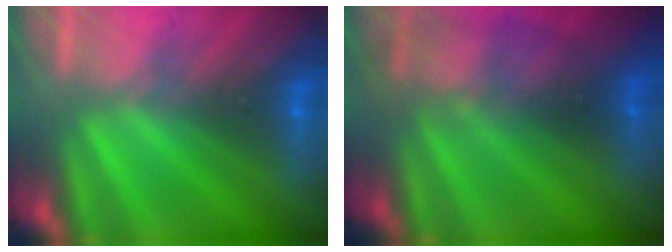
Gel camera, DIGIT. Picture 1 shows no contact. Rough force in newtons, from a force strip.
{"total": 2.2}